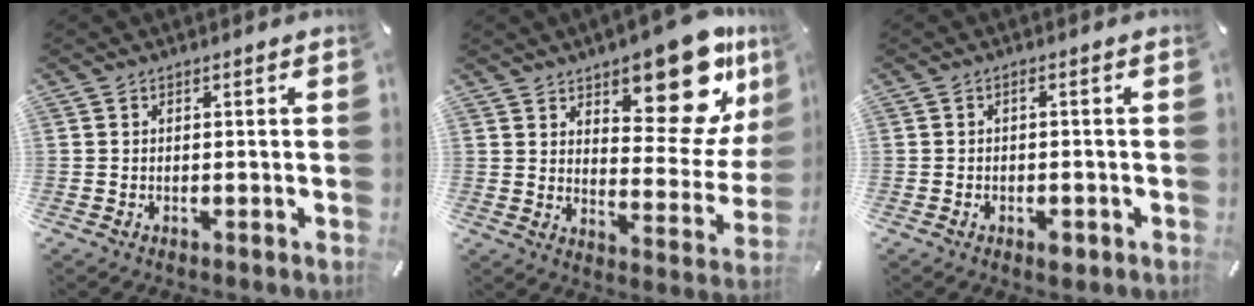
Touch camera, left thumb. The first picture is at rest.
{"total": 18.5, "force": [13.2, 7.3, 10.7], "torque": [-0.127, -0.113, 0.218]}
{"total": 2.4, "force": [-0.9, 1.3, 1.9], "torque": [-0.032, 0.006, -0.017]}